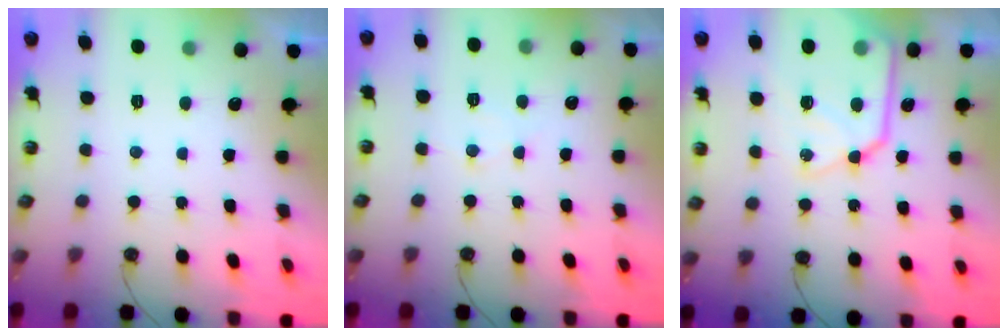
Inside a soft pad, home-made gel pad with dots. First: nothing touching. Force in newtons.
{"total": 4.7, "press": 4.6, "slide": 0.7}
{"total": 18.1, "press": 18.0, "slide": 1.7}